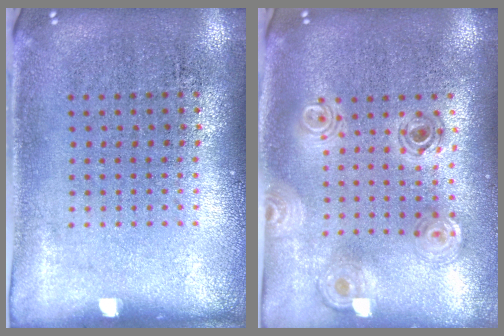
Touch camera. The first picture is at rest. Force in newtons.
{"total": 1.0, "press": 1.0, "slide": 0.2}